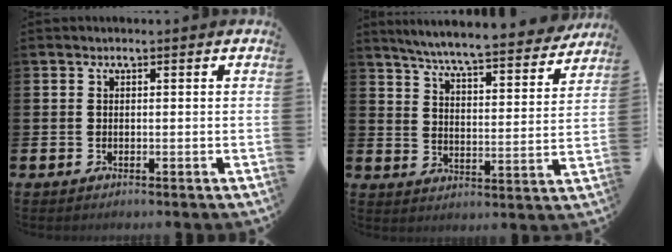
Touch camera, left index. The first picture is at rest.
{"total": 6.9, "force": [6.5, -0.1, 2.2], "torque": [-0.062, -0.054, 0.107]}